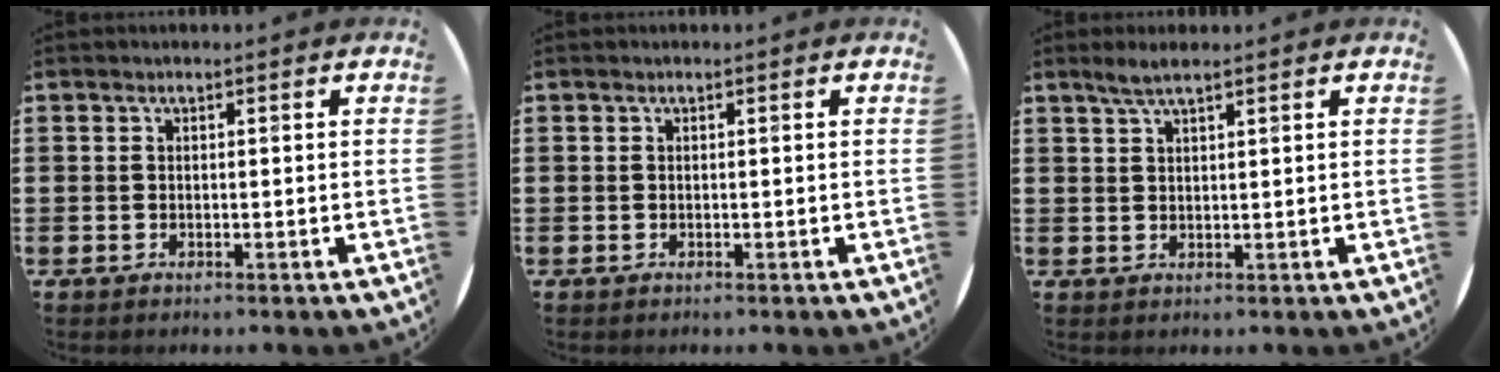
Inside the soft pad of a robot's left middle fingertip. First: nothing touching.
{"total": 0.0}
{"total": 2.4, "force": [1.9, 0.1, 1.4], "torque": [-0.030, 0.003, 0.034]}